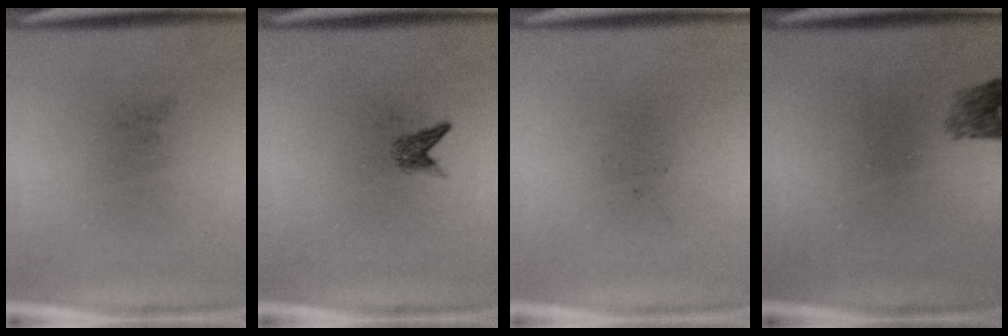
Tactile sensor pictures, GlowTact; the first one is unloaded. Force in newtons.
{"total": 1.3}
{"total": 0.0}
{"total": 2.2}